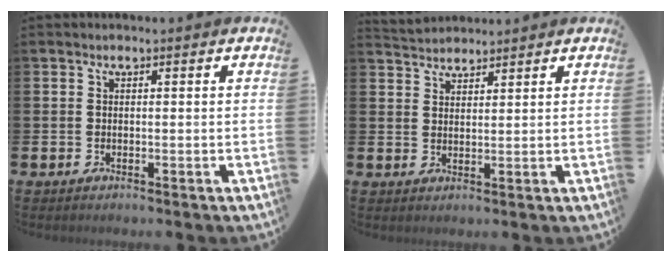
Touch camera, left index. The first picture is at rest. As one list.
[{"total": 3.2, "force": [3.1, 0.6, -0.2], "torque": [0.003, -0.013, 0.056]}]